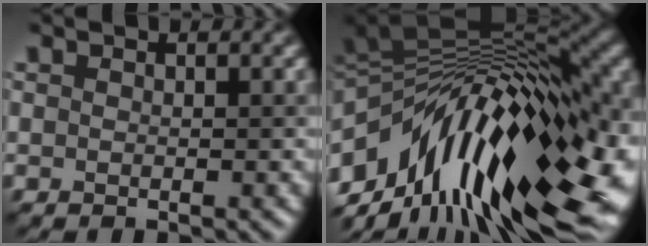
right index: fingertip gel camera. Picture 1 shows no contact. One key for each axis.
{"total": 18.3, "fx": -4.1, "fy": 9.0, "fz": 15.5, "tx": -0.243, "ty": 0.014, "tz": -0.075}